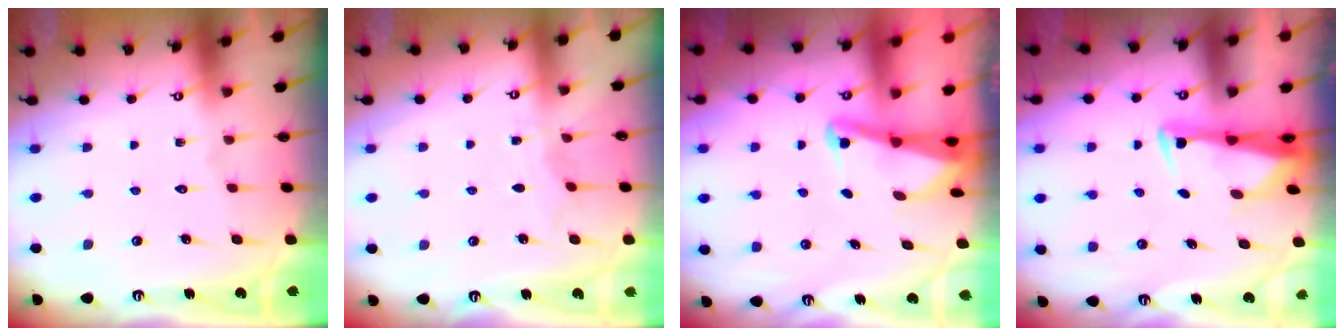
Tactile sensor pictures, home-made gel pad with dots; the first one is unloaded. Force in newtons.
{"total": 3.5, "press": 3.5, "slide": 0.2}
{"total": 2.5, "press": 2.5, "slide": 0.6}
{"total": 2.9, "press": 2.8, "slide": 0.6}